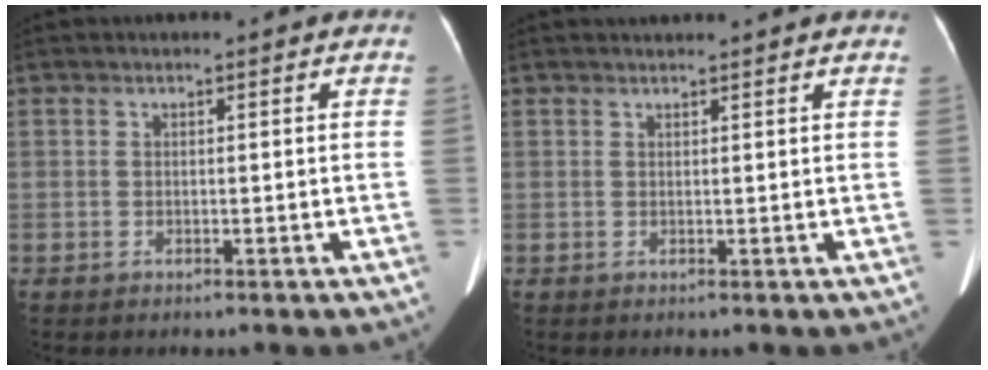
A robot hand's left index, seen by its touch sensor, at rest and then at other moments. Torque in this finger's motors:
{"motor_torque": [-0.31, 0.03, -0.10, -0.01]}